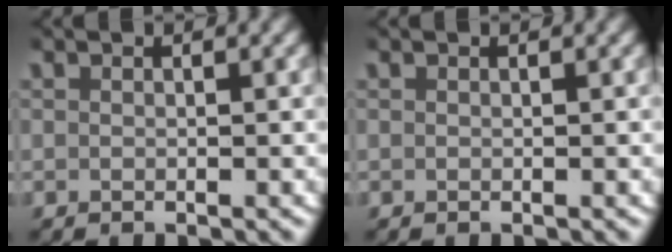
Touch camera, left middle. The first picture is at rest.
{"total": 0.0}